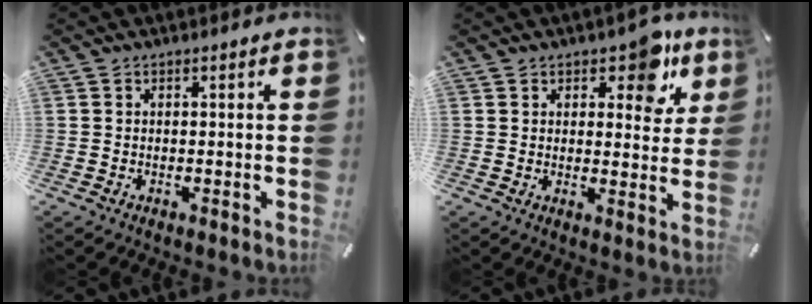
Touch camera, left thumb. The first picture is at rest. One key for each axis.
{"total": 8.7, "fx": 5.4, "fy": 4.7, "fz": 4.9, "tx": -0.031, "ty": -0.036, "tz": 0.085}